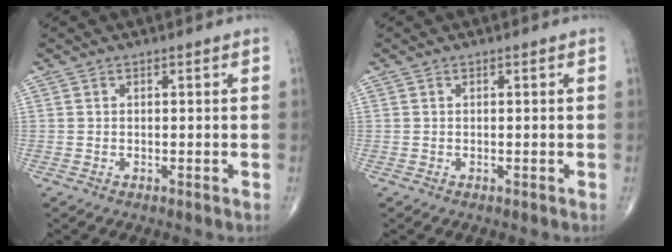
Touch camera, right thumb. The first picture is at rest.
{"total": 0.0}